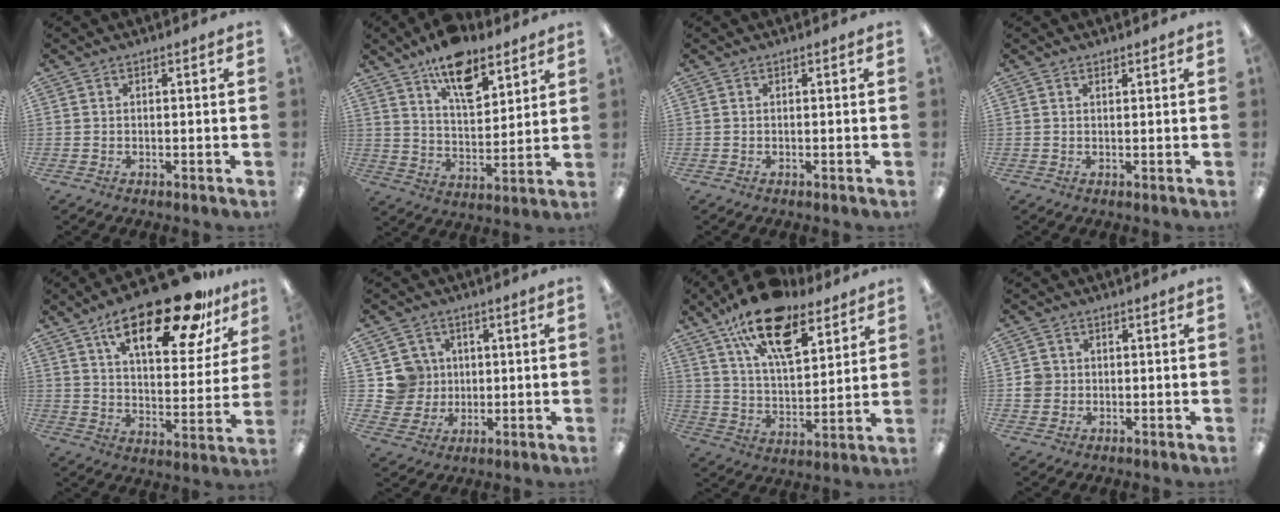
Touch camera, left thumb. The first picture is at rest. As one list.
[{"total": 13.6, "force": [9.7, 6.2, 7.1], "torque": [-0.109, -0.050, 0.172]}, {"total": 0.0}, {"total": 0.8, "force": [0.7, 0.3, 0.2], "torque": [-0.004, 0.000, 0.013]}, {"total": 23.1, "force": [15.1, 8.3, 15.4], "torque": [-0.230, -0.084, 0.245]}, {"total": 8.1, "force": [2.2, 7.8, 0.3], "torque": [-0.009, -0.002, 0.050]}, {"total": 19.1, "force": [12.8, 8.2, 11.5], "torque": [-0.192, -0.064, 0.223]}, {"total": 3.5, "force": [0.1, 3.4, 0.6], "torque": [-0.009, 0.004, -0.001]}]